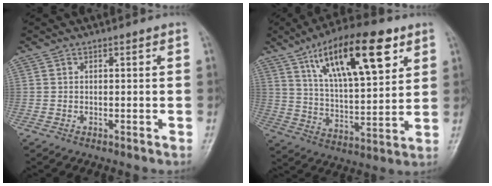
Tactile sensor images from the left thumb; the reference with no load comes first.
{"total": 20.3, "force": [10.2, 7.2, 16.0], "torque": [-0.235, -0.030, 0.176]}